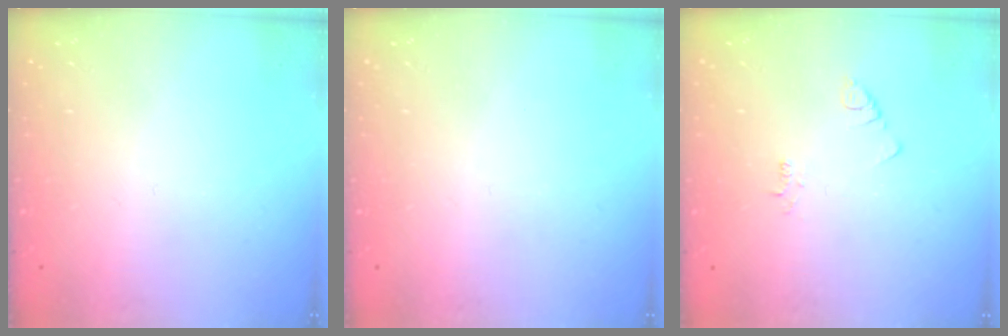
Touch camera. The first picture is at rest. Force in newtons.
{"total": 0.0}
{"total": 2.1, "press": 2.1, "slide": 0.4}